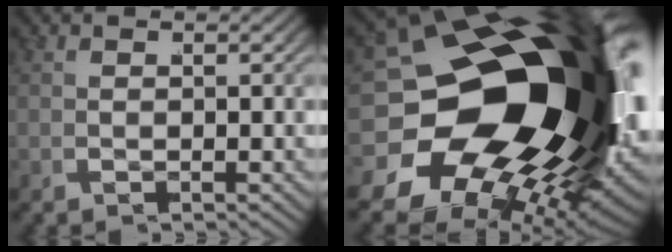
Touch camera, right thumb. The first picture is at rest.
{"total": 36.4, "force": [0.1, 21.8, 29.1], "torque": [-0.424, -0.062, 0.011]}